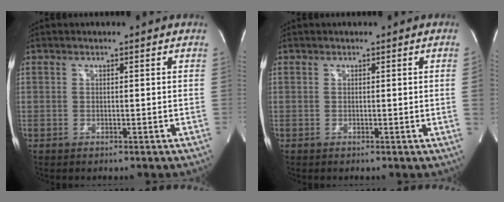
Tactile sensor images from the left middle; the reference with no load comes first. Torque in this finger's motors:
{"motor_torque": [0.21, -0.50, -0.10, -0.07]}